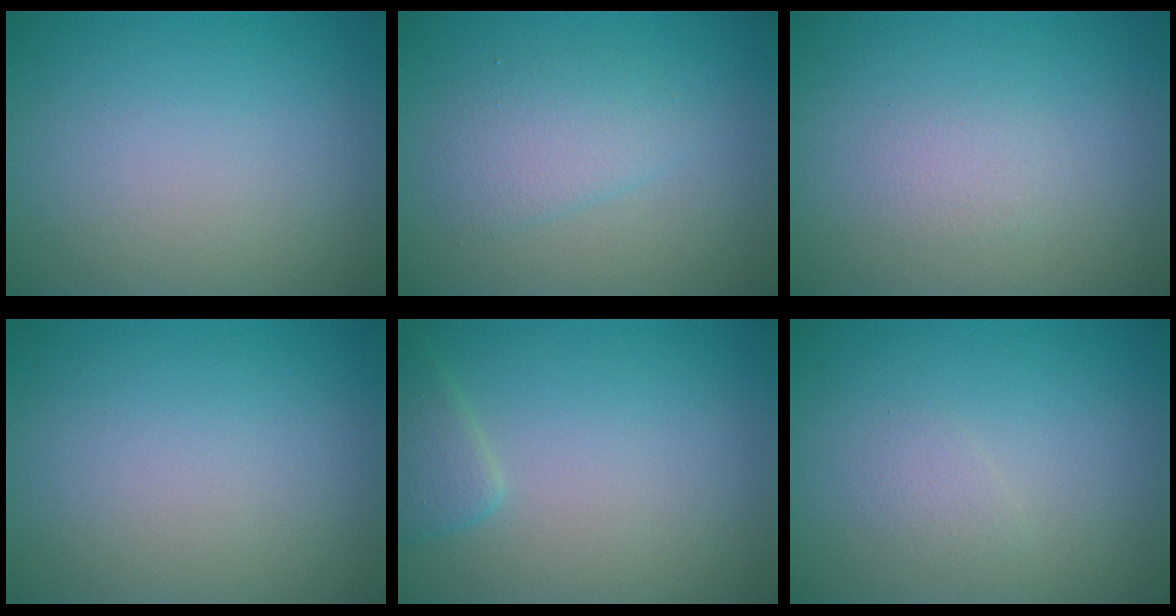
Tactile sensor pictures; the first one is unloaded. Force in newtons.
{"total": 2.6, "press": 2.6, "slide": 0.0}
{"total": 1.1, "press": 1.1, "slide": 0.1}
{"total": 0.0}
{"total": 1.8, "press": 1.8, "slide": 0.1}
{"total": 0.9, "press": 0.9, "slide": 0.0}